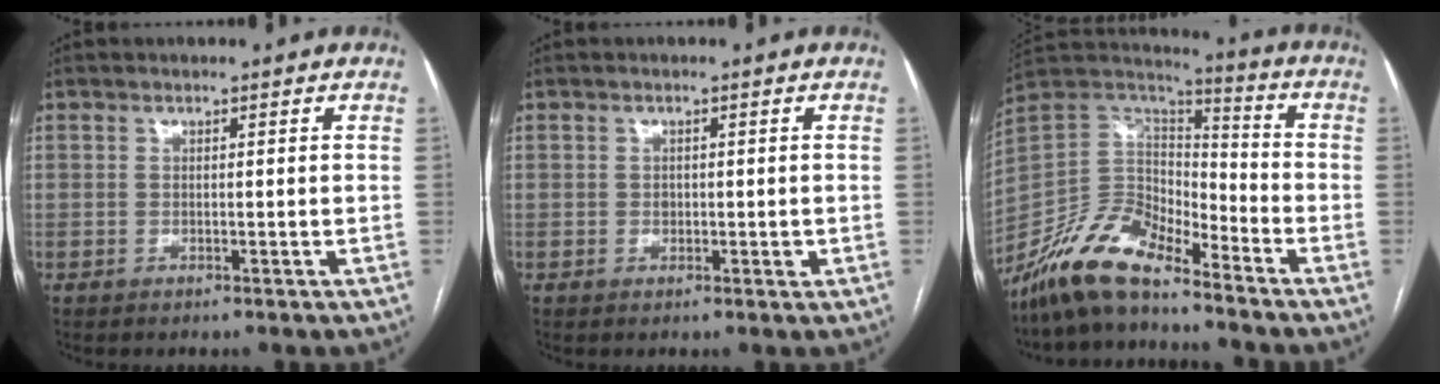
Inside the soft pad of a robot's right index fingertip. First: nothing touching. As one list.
[{"total": 1.5, "force": [-0.1, 1.1, 1.0], "torque": [-0.016, 0.000, 0.000]}, {"total": 13.4, "force": [-10.7, 4.3, 6.7], "torque": [-0.127, 0.025, -0.204]}]